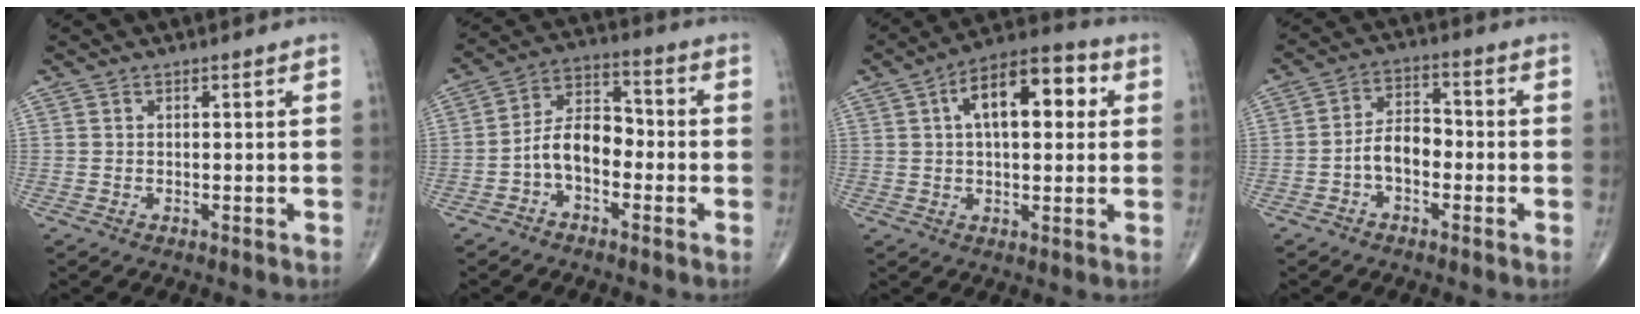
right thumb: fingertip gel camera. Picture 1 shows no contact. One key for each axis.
{"total": 8.8, "fx": -2.5, "fy": 5.4, "fz": 6.5, "tx": -0.097, "ty": 0.042, "tz": -0.057}
{"total": 14.3, "fx": 3.6, "fy": 7.0, "fz": 12.0, "tx": -0.167, "ty": 0.025, "tz": 0.049}
{"total": 7.1, "fx": -2.0, "fy": 4.0, "fz": 5.5, "tx": -0.088, "ty": 0.034, "tz": -0.044}